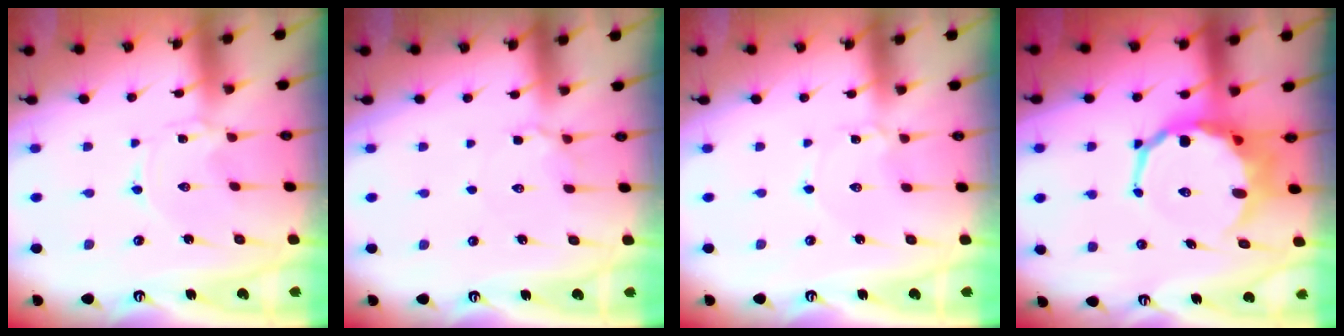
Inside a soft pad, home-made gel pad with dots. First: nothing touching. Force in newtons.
{"total": 3.9, "press": 3.9, "slide": 0.7}
{"total": 1.5, "press": 1.5, "slide": 0.2}
{"total": 9.9, "press": 9.7, "slide": 2.3}